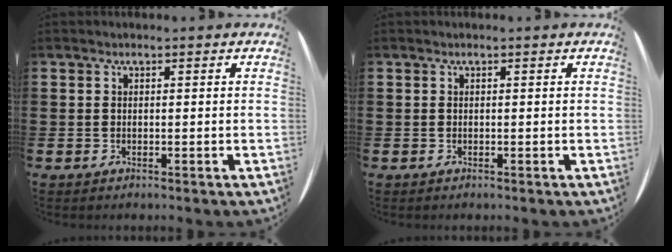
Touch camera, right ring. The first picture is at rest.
{"total": 0.0}